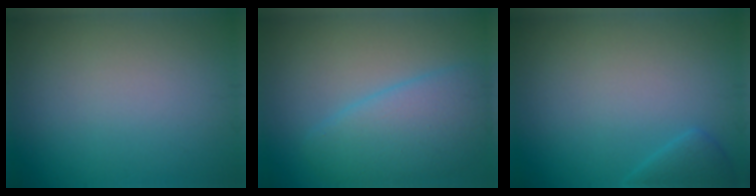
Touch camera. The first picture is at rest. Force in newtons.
{"total": 5.1, "press": 5.1, "slide": 0.3}
{"total": 1.6, "press": 1.6, "slide": 0.2}